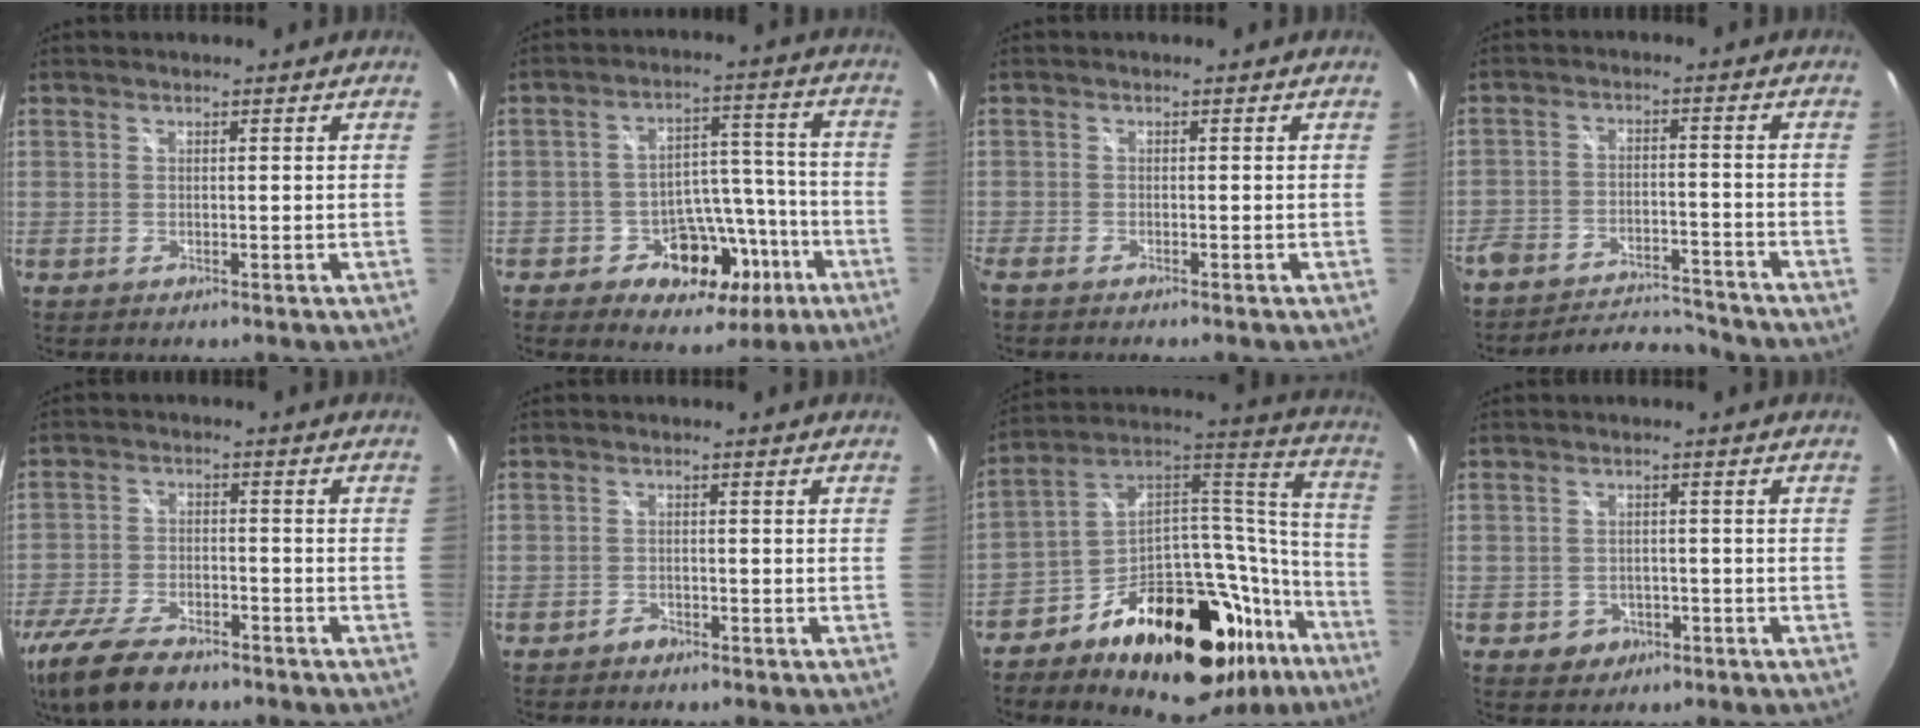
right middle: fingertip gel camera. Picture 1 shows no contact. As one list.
[{"total": 12.7, "force": [-6.4, 9.2, 5.9], "torque": [-0.096, 0.040, -0.072]}, {"total": 1.6, "force": [-1.5, 0.2, 0.6], "torque": [-0.017, -0.008, -0.030]}, {"total": 12.6, "force": [-11.9, 2.7, 3.0], "torque": [-0.084, 0.002, -0.185]}, {"total": 15.2, "force": [-11.2, 6.1, 8.4], "torque": [-0.200, -0.039, -0.200]}, {"total": 1.7, "force": [-1.4, 0.8, 0.2], "torque": [-0.005, 0.001, -0.025]}, {"total": 34.4, "force": [-19.6, 18.0, 21.9], "torque": [-0.318, 0.064, -0.279]}, {"total": 4.3, "force": [-1.9, 3.7, 1.2], "torque": [-0.035, 0.003, -0.019]}]